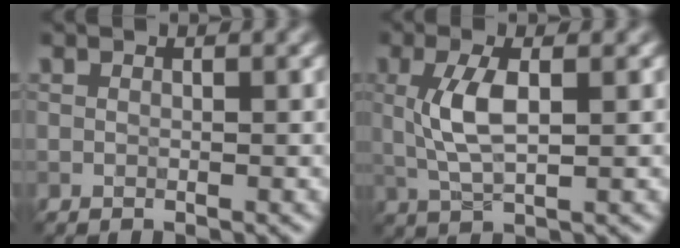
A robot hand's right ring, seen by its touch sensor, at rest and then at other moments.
{"total": 4.2, "force": [0.5, 1.4, 3.9], "torque": [-0.086, 0.004, 0.011]}